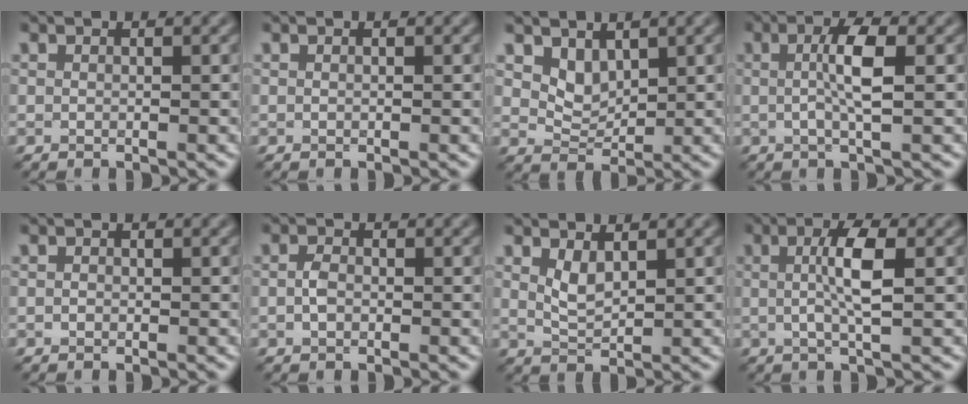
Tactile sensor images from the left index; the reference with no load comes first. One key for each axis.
{"total": 0.0}
{"total": 2.4, "fx": 1.5, "fy": 1.4, "fz": 1.1, "tx": -0.026, "ty": -0.011, "tz": 0.031}
{"total": 3.6, "fx": 0.3, "fy": 0.6, "fz": 3.5, "tx": -0.067, "ty": 0.006, "tz": 0.002}
{"total": 0.0}
{"total": 1.3, "fx": -0.2, "fy": 0.9, "fz": 0.9, "tx": -0.019, "ty": 0.003, "tz": -0.008}
{"total": 1.8, "fx": 1.1, "fy": 0.7, "fz": 1.3, "tx": -0.030, "ty": -0.005, "tz": 0.026}
{"total": 4.1, "fx": 0.4, "fy": 0.8, "fz": 4.0, "tx": -0.075, "ty": 0.005, "tz": 0.004}